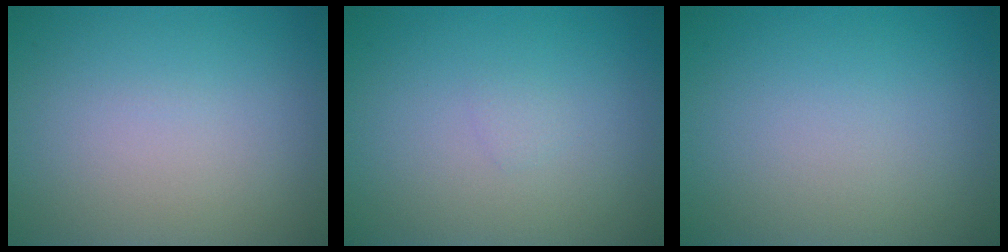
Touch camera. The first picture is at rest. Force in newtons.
{"total": 0.5, "press": 0.5, "slide": 0.0}
{"total": 0.0}